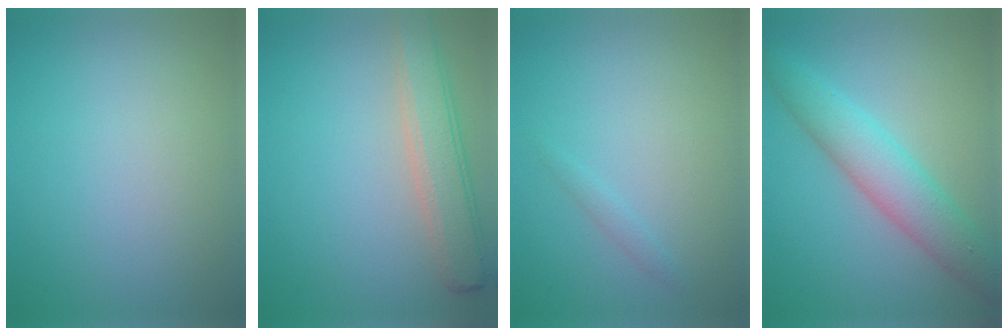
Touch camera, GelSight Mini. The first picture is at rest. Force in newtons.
{"total": 4.4, "press": 4.4, "slide": 0.3}
{"total": 0.8, "press": 0.8, "slide": 0.0}
{"total": 5.5, "press": 5.5, "slide": 0.4}